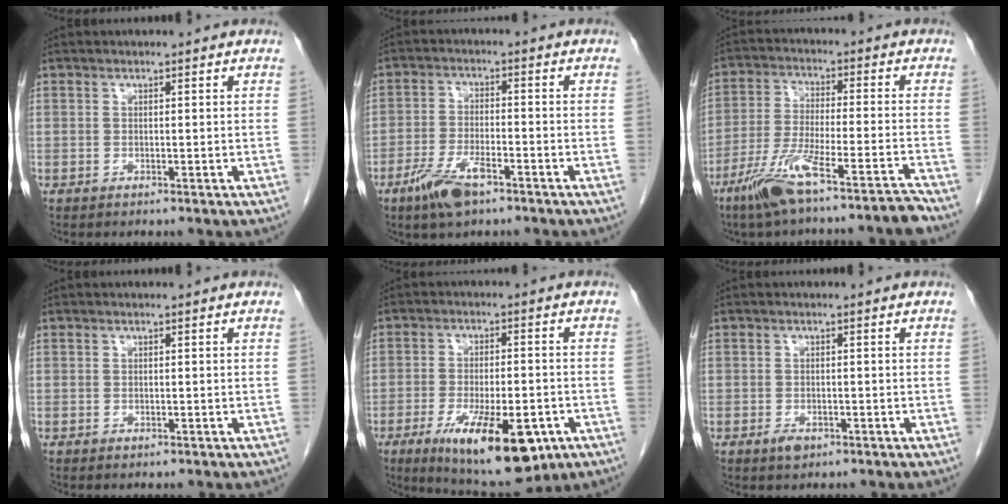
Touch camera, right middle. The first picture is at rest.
{"total": 6.9, "force": [-4.4, 2.0, 4.9], "torque": [-0.105, -0.008, -0.080]}
{"total": 11.9, "force": [-9.2, -0.5, 7.5], "torque": [-0.134, -0.013, -0.159]}
{"total": 0.6, "force": [0.3, 0.1, -0.5], "torque": [0.006, 0.001, 0.006]}
{"total": 14.5, "force": [-7.1, 4.6, 11.8], "torque": [-0.178, -0.020, -0.100]}
{"total": 1.9, "force": [-1.1, 1.0, 1.2], "torque": [-0.024, 0.000, -0.013]}